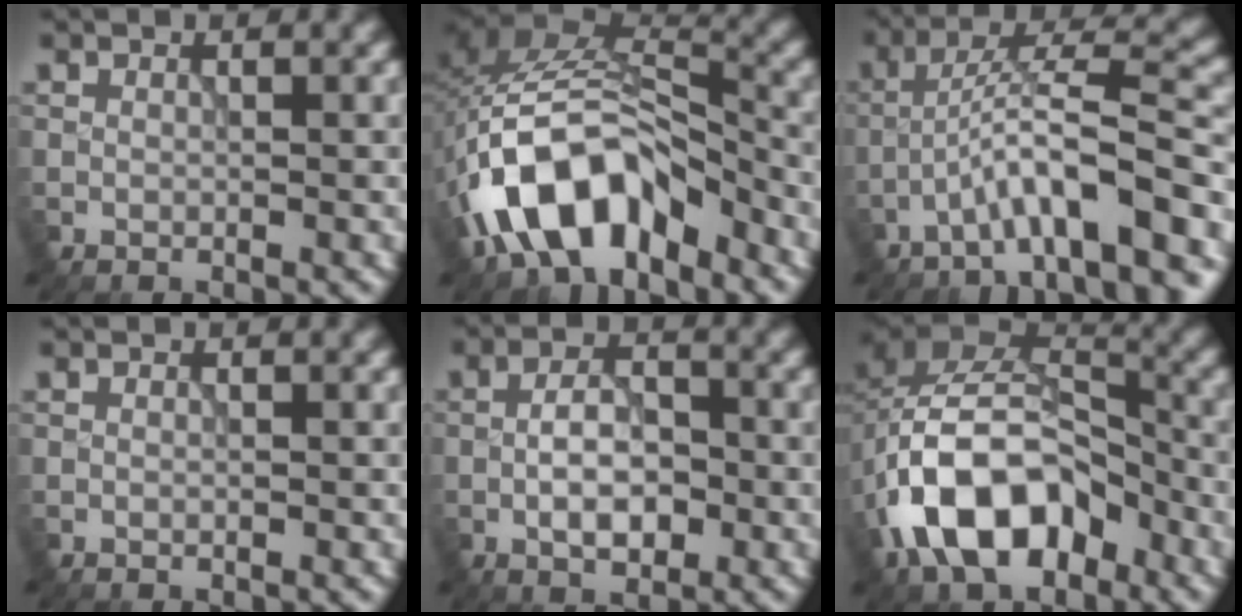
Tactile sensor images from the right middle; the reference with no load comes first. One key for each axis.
{"total": 11.1, "fx": -5.9, "fy": 5.8, "fz": 7.4, "tx": -0.132, "ty": 0.004, "tz": -0.111}
{"total": 8.6, "fx": -4.7, "fy": 1.8, "fz": 7.0, "tx": -0.107, "ty": 0.024, "tz": -0.080}
{"total": 0.0}
{"total": 4.4, "fx": -1.2, "fy": 2.2, "fz": 3.6, "tx": -0.064, "ty": 0.004, "tz": -0.026}
{"total": 11.6, "fx": -4.3, "fy": 7.4, "fz": 7.8, "tx": -0.131, "ty": 0.011, "tz": -0.085}